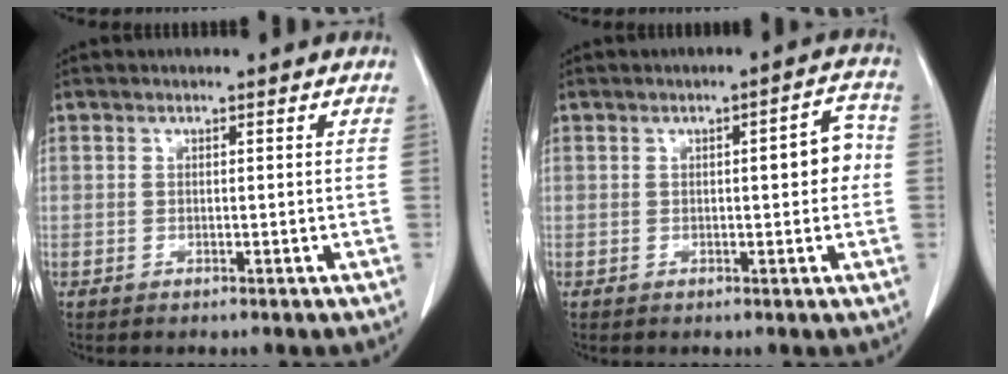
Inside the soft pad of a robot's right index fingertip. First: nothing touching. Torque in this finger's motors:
{"motor_torque": [0.53, -0.07, 0.31, 0.06]}